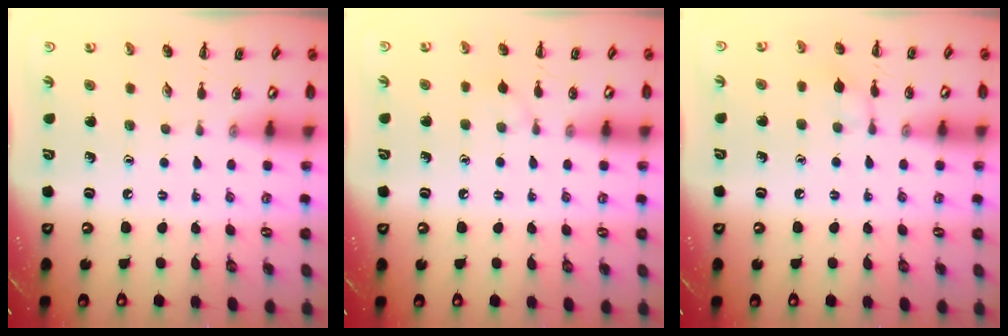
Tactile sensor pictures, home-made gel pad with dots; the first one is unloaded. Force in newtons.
{"total": 5.1, "press": 4.7, "slide": 2.0}
{"total": 6.3, "press": 5.9, "slide": 2.2}